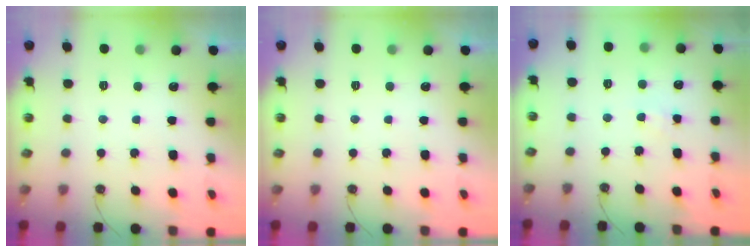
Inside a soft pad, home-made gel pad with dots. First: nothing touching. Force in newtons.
{"total": 0.0}
{"total": 4.7, "press": 4.6, "slide": 0.7}